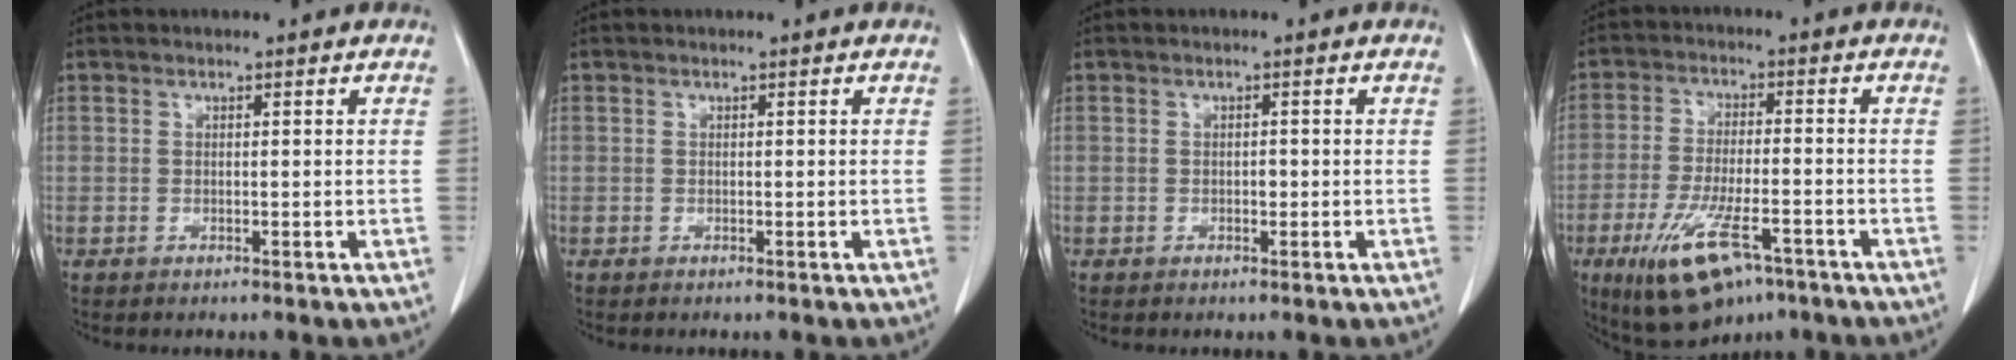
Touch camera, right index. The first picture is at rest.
{"total": 0.0}
{"total": 0.8, "force": [-0.2, 0.5, 0.6], "torque": [-0.010, 0.001, -0.002]}
{"total": 12.3, "force": [-6.9, 3.9, 9.4], "torque": [-0.179, -0.016, -0.108]}